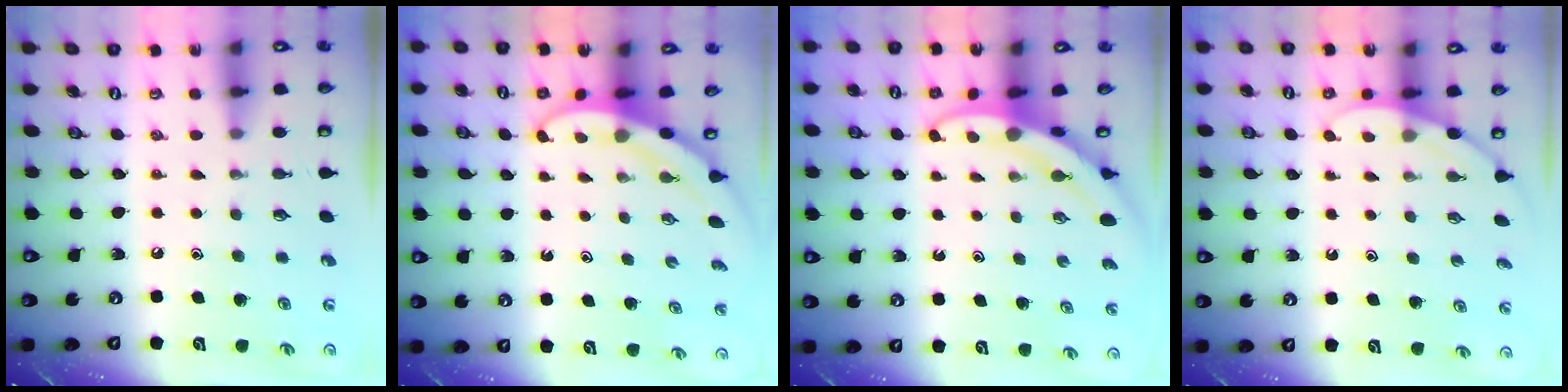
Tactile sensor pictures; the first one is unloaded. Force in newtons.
{"total": 3.0, "press": 3.0, "slide": 0.2}
{"total": 3.6, "press": 3.5, "slide": 0.4}
{"total": 2.8, "press": 2.8, "slide": 0.2}